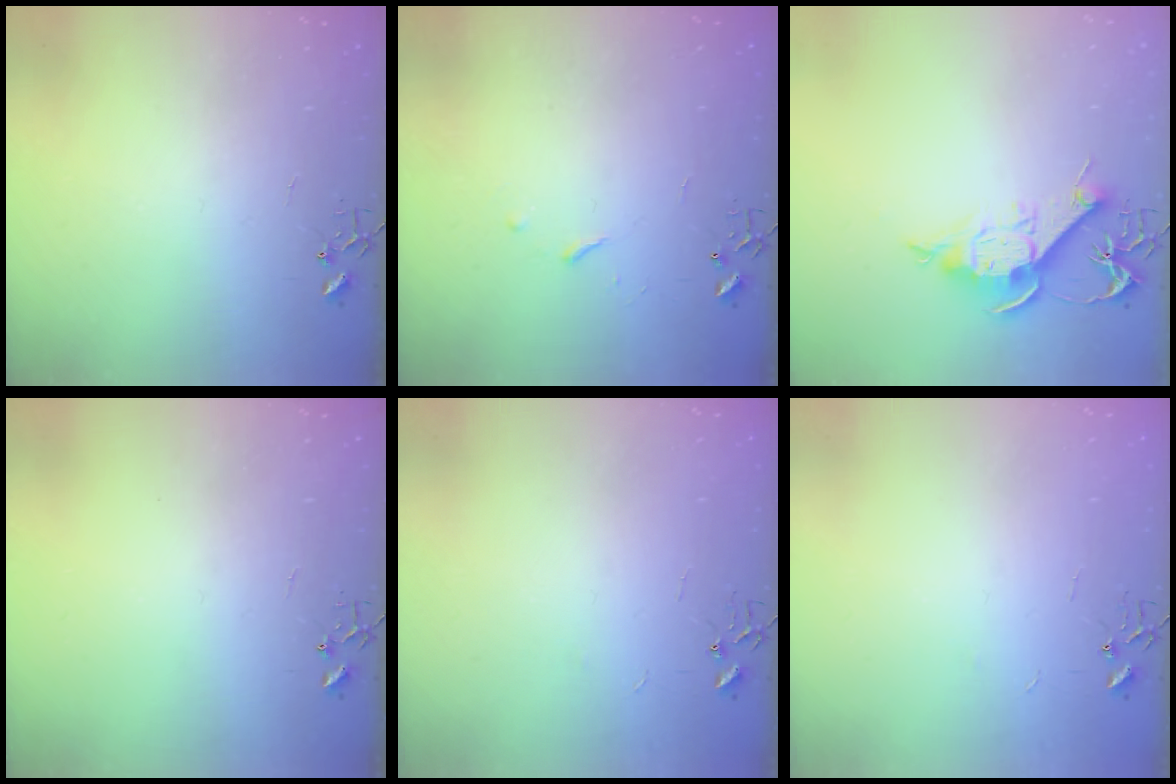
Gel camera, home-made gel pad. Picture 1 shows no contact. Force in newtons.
{"total": 3.4, "press": 3.3, "slide": 0.6}
{"total": 10.6, "press": 10.6, "slide": 0.4}
{"total": 0.0}
{"total": 2.4, "press": 2.4, "slide": 0.3}
{"total": 2.4, "press": 2.4, "slide": 0.3}